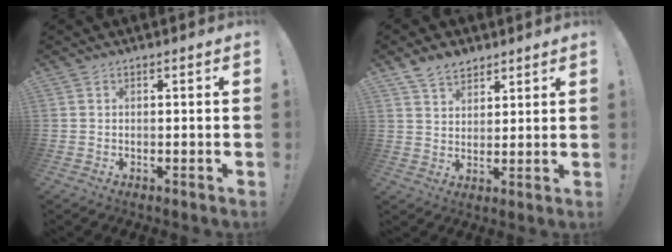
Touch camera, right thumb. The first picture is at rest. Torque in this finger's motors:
{"motor_torque": [-0.61, 0.74, 0.11, -0.02, 0.01]}